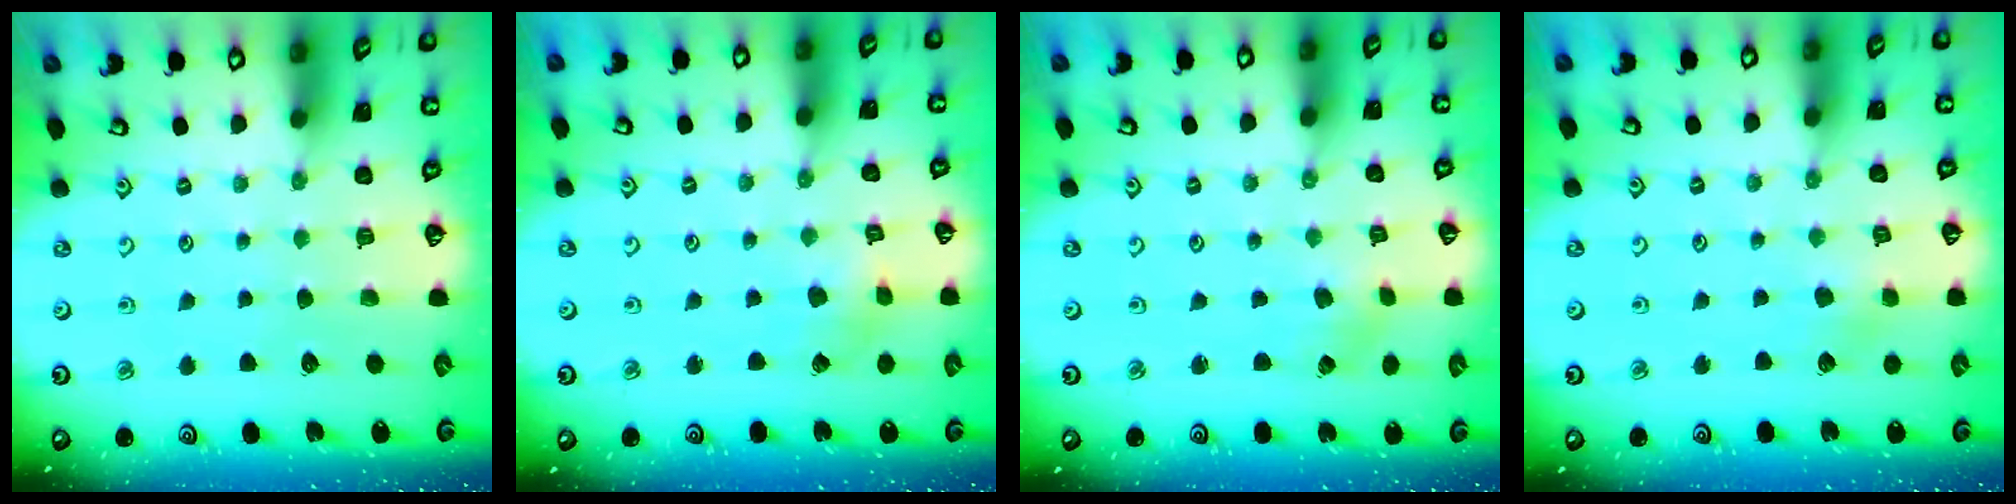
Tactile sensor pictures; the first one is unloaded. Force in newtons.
{"total": 2.9, "press": 2.9, "slide": 0.3}
{"total": 2.4, "press": 2.3, "slide": 0.4}
{"total": 3.7, "press": 3.7, "slide": 0.5}